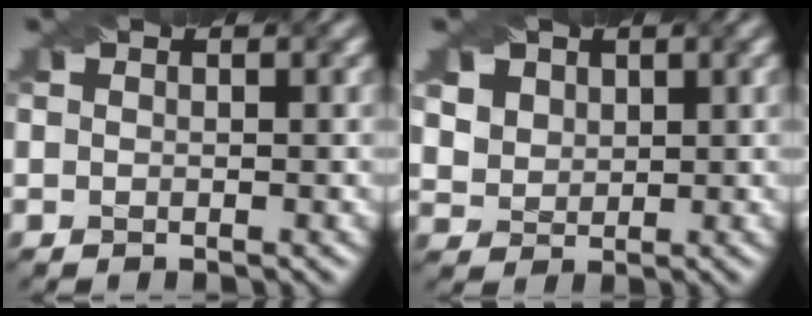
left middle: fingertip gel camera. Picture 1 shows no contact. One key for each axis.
{"total": 4.5, "fx": 2.7, "fy": 3.2, "fz": 1.8, "tx": -0.061, "ty": 0.004, "tz": 0.058}